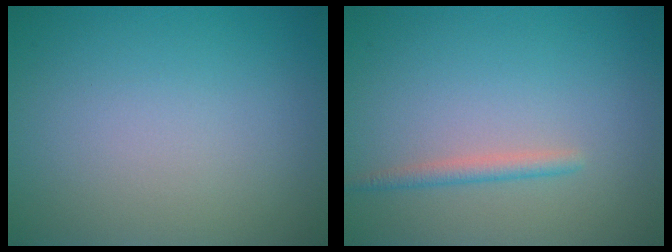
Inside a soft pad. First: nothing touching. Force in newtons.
{"total": 1.4, "press": 1.4, "slide": 0.2}